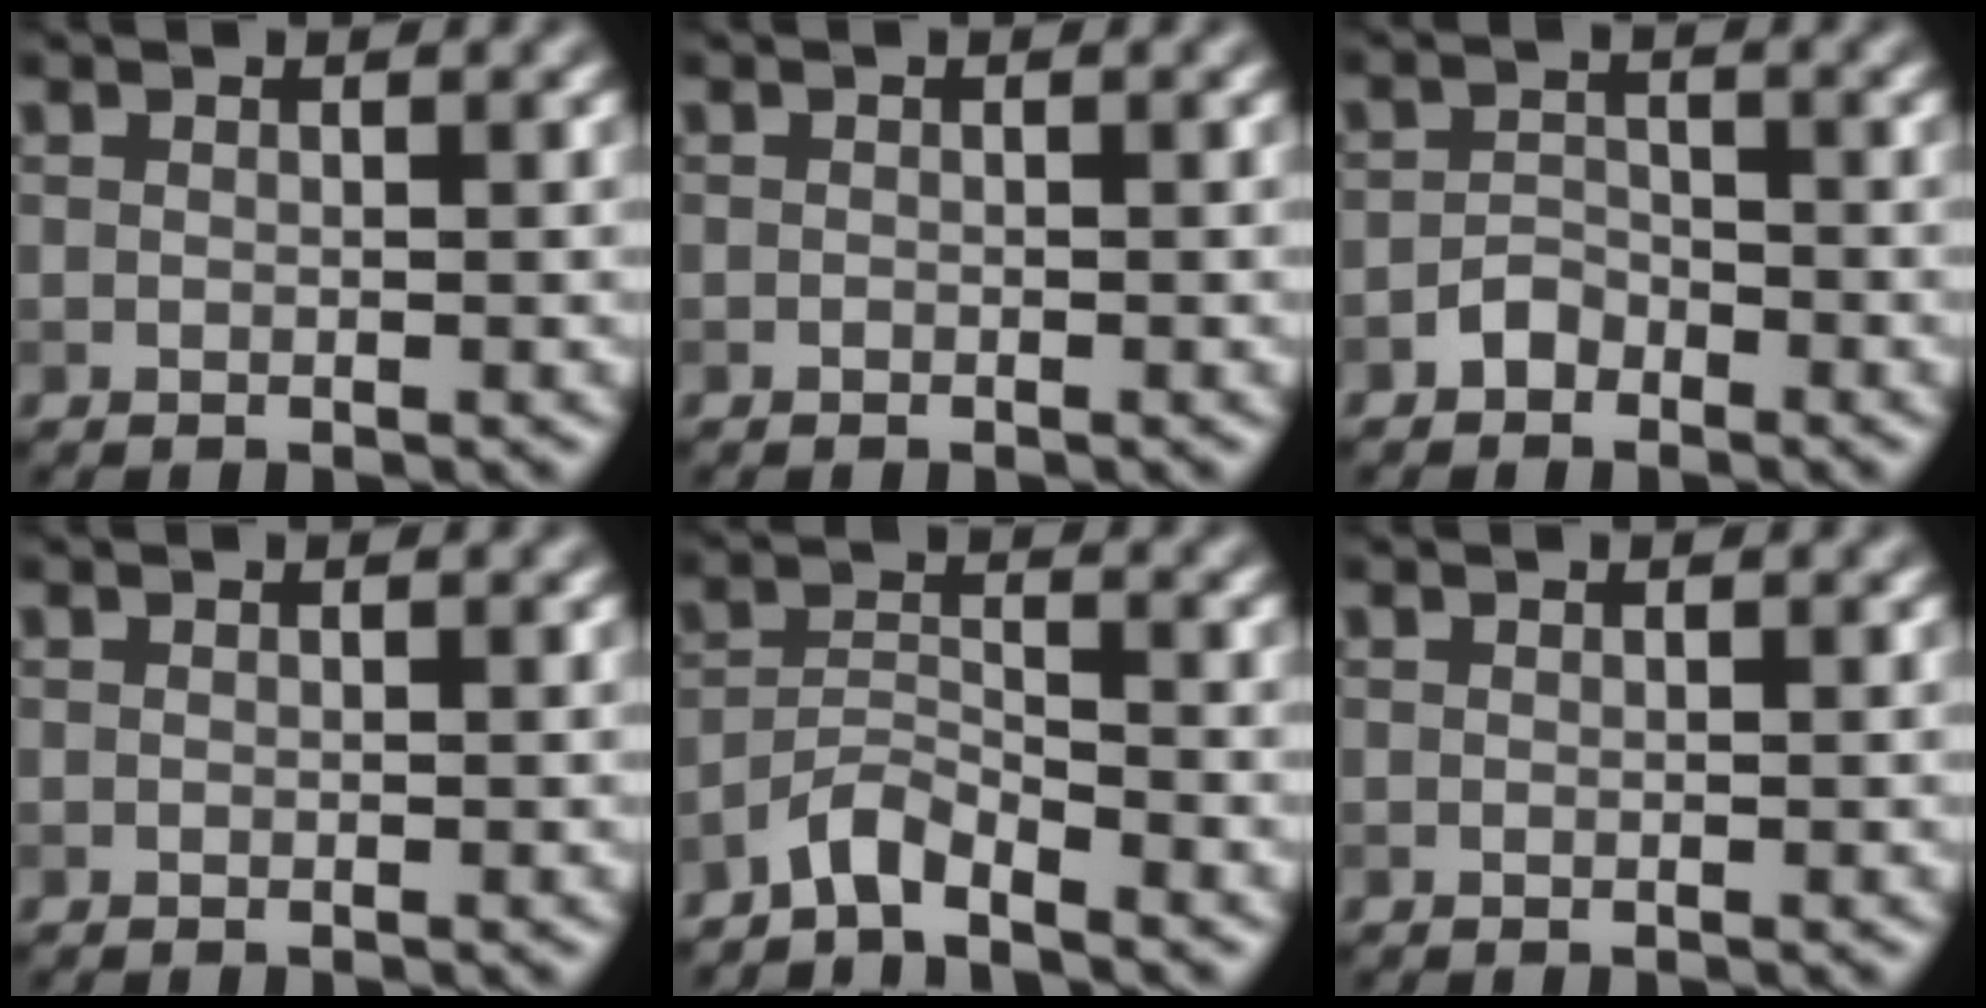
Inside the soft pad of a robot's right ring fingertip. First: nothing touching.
{"total": 0.0}
{"total": 1.6, "force": [-1.2, 1.0, 0.4], "torque": [-0.006, 0.009, -0.023]}
{"total": 0.0}
{"total": 2.9, "force": [-2.6, 0.4, 1.0], "torque": [-0.020, 0.007, -0.061]}
{"total": 0.0}